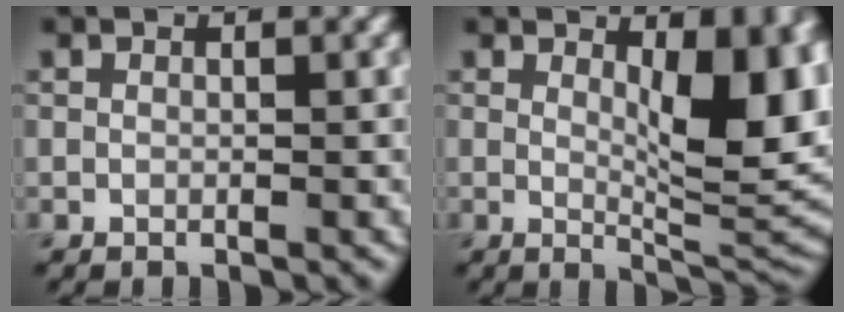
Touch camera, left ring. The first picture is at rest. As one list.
[{"total": 8.8, "force": [1.8, 3.2, 8.0], "torque": [-0.105, -0.007, 0.033]}]